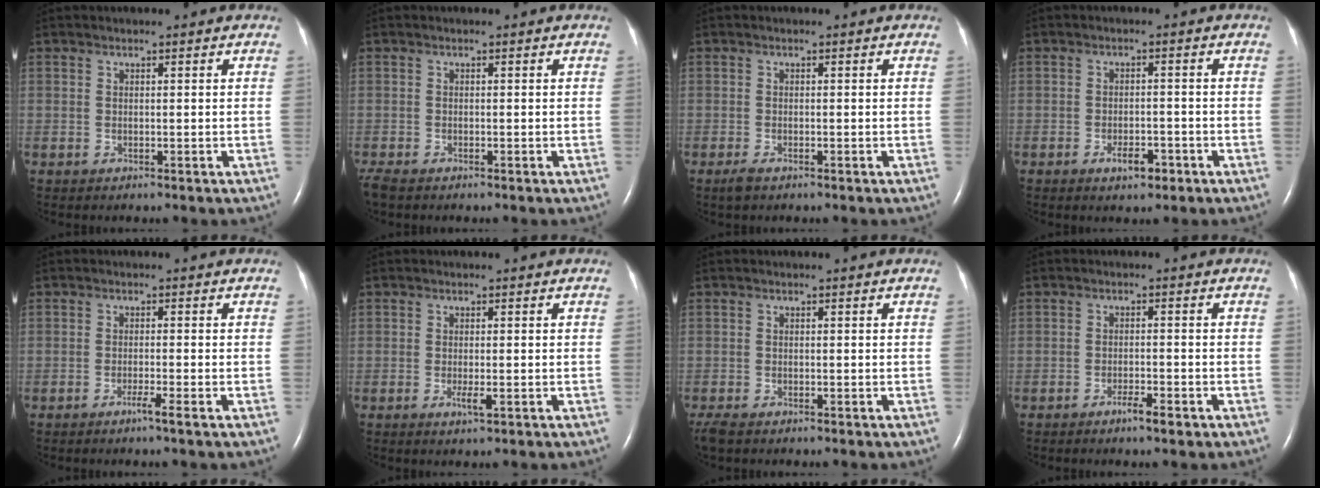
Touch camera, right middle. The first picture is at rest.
{"total": 2.5, "force": [-2.0, 0.8, 1.3], "torque": [-0.034, -0.008, -0.034]}
{"total": 1.5, "force": [-1.0, 0.4, 1.0], "torque": [-0.031, -0.005, -0.018]}
{"total": 3.4, "force": [-1.9, 1.4, 2.4], "torque": [-0.038, 0.003, -0.028]}
{"total": 1.8, "force": [-1.1, -0.5, 1.3], "torque": [-0.025, -0.001, -0.021]}
{"total": 1.6, "force": [-0.6, 0.2, 1.5], "torque": [-0.028, -0.004, -0.009]}
{"total": 2.7, "force": [-2.1, 0.9, 1.5], "torque": [-0.038, -0.010, -0.034]}
{"total": 2.5, "force": [-1.7, 0.3, 1.8], "torque": [-0.031, 0.001, -0.028]}